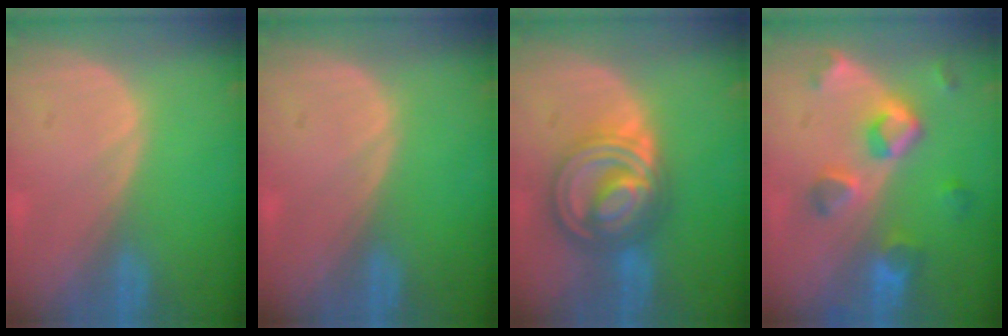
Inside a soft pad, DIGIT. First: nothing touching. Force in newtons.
{"total": 0.0}
{"total": 9.2, "press": 9.2, "slide": 0.7}
{"total": 7.7, "press": 7.0, "slide": 3.3}